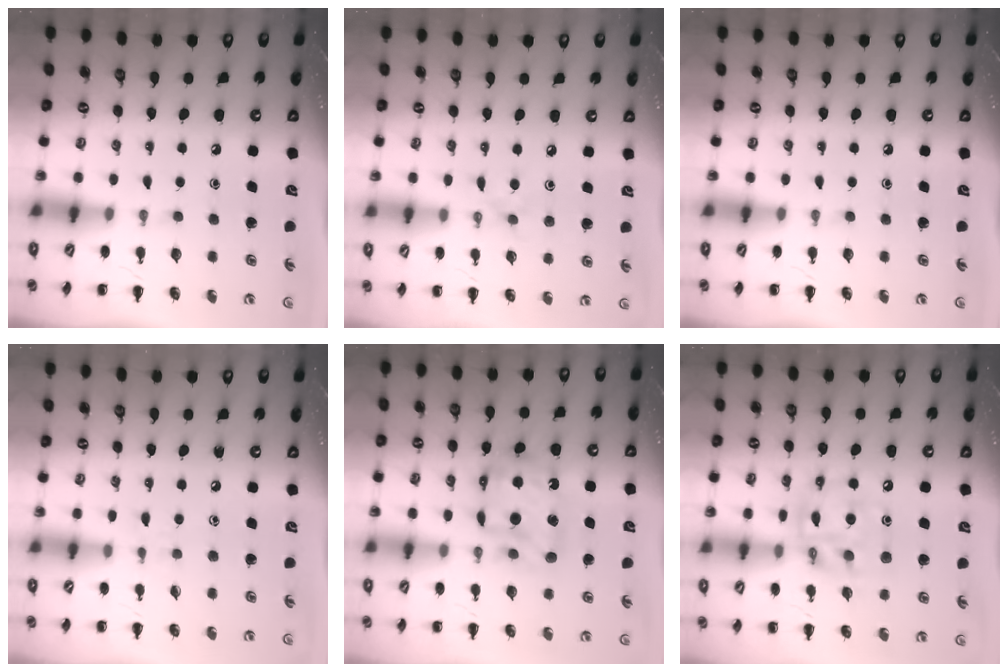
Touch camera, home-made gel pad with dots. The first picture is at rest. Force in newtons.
{"total": 3.8, "press": 3.6, "slide": 1.2}
{"total": 0.0}
{"total": 3.9, "press": 3.6, "slide": 1.5}
{"total": 11.1, "press": 11.0, "slide": 1.2}
{"total": 12.5, "press": 12.1, "slide": 2.8}